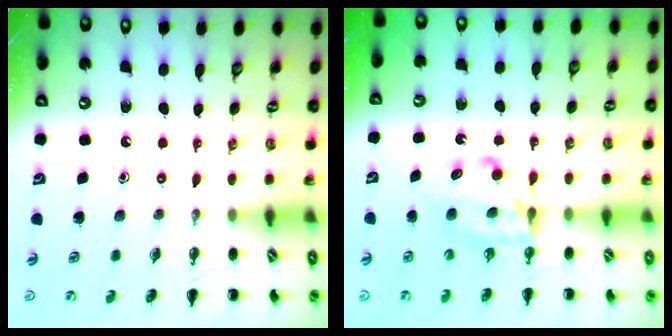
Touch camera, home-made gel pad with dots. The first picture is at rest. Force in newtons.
{"total": 6.5, "press": 6.4, "slide": 0.7}